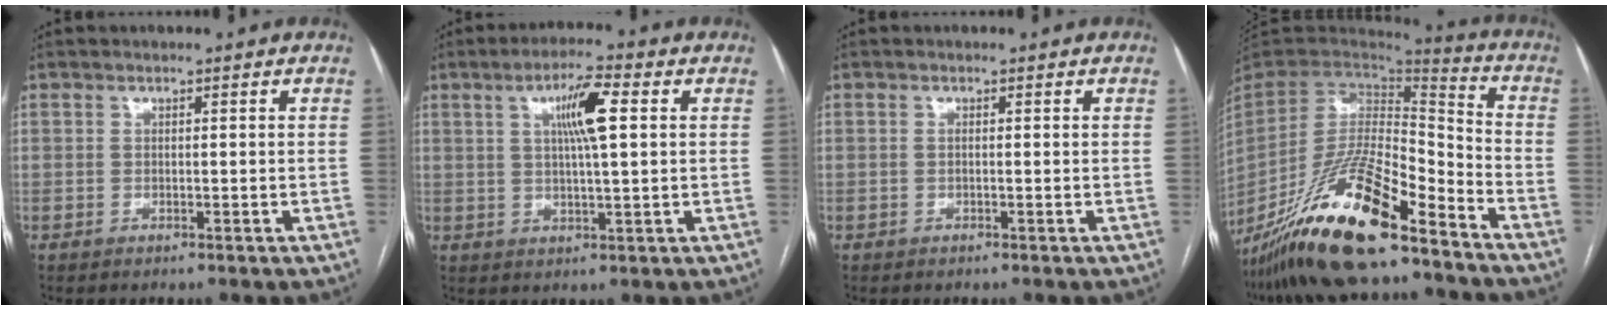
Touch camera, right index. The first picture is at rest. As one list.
[{"total": 7.4, "force": [2.1, 0.6, 7.1], "torque": [-0.128, 0.008, 0.036]}, {"total": 0.0}, {"total": 22.7, "force": [-16.1, 4.3, 15.3], "torque": [-0.305, -0.032, -0.293]}]